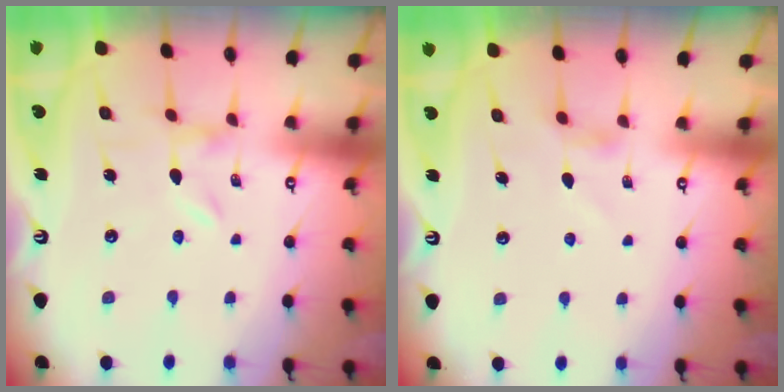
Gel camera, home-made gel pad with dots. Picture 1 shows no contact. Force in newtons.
{"total": 3.0, "press": 3.0, "slide": 0.4}